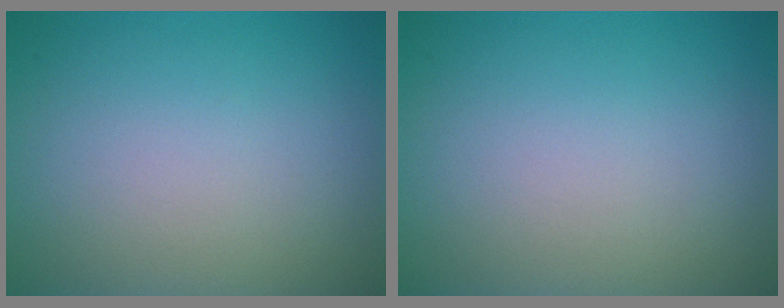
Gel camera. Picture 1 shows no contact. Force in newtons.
{"total": 0.0}